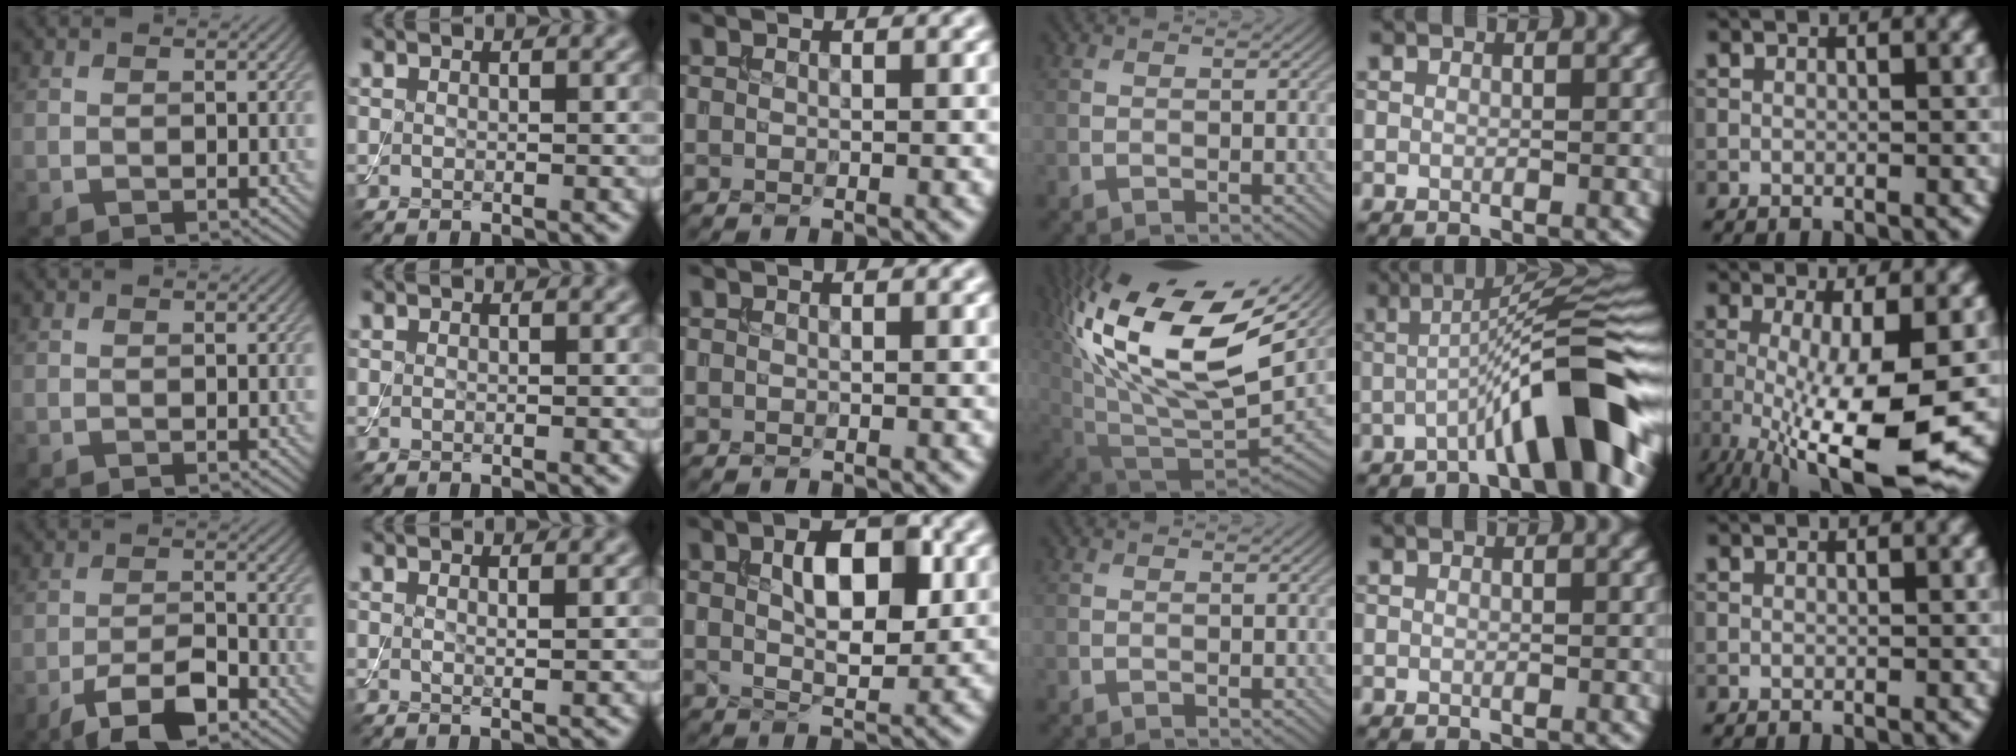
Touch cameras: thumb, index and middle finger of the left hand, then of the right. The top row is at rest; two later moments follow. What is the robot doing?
{"motion": "assemble", "object": "toy tower of hanoi"}